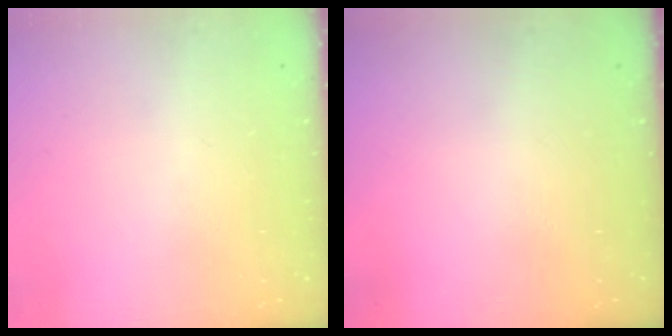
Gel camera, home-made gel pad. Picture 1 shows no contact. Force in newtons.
{"total": 0.0}